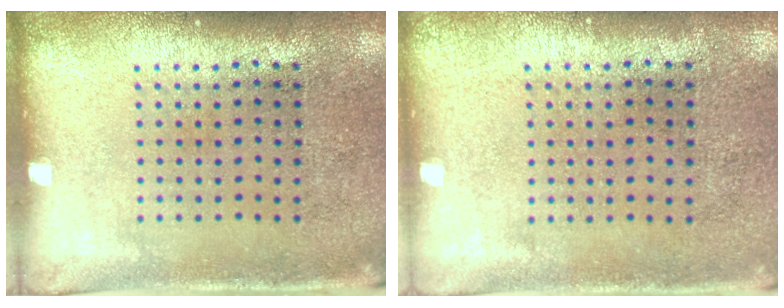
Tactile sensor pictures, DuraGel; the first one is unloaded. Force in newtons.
{"total": 0.0}